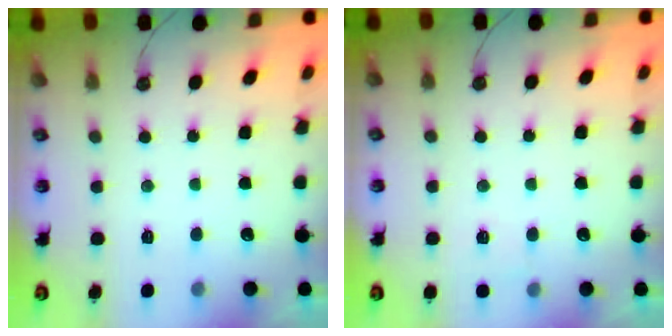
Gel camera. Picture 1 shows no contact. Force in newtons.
{"total": 2.3, "press": 2.3, "slide": 0.4}